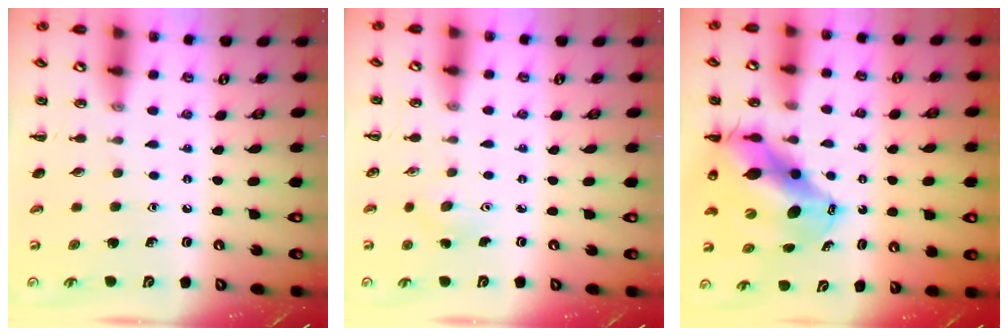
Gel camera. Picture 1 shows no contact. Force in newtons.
{"total": 3.0, "press": 2.8, "slide": 0.8}
{"total": 13.5, "press": 13.0, "slide": 3.6}